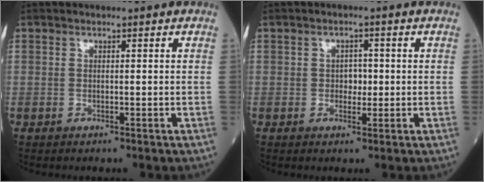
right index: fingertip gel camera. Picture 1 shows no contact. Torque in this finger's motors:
{"motor_torque": [0.32, 0.00, 0.18, 0.03]}